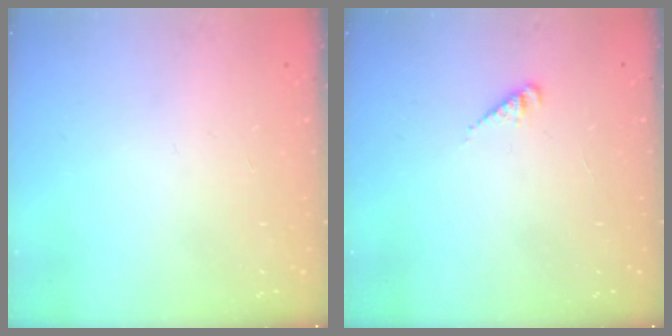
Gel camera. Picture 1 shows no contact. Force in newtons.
{"total": 2.0, "press": 1.9, "slide": 0.3}